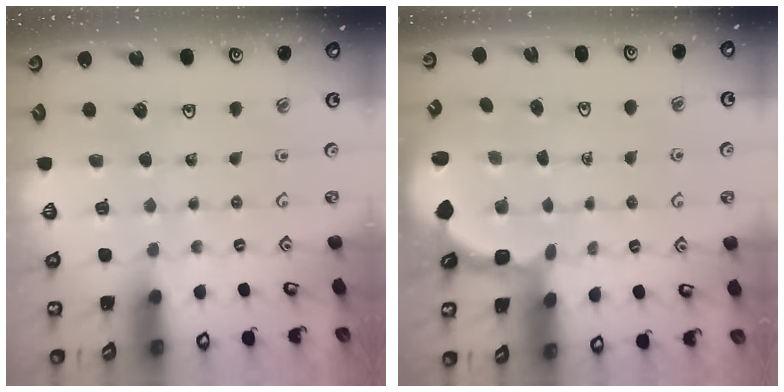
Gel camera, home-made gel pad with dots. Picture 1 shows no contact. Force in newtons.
{"total": 2.7, "press": 2.1, "slide": 1.7}